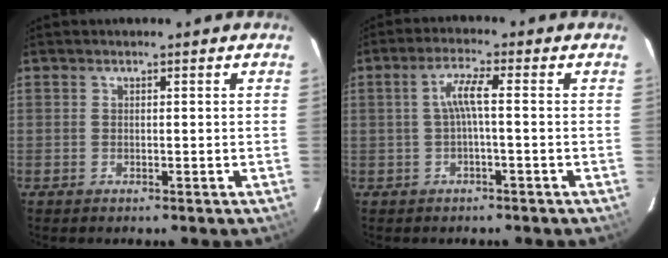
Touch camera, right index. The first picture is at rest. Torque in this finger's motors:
{"motor_torque": [0.36, -0.22, 0.28, 0.08]}